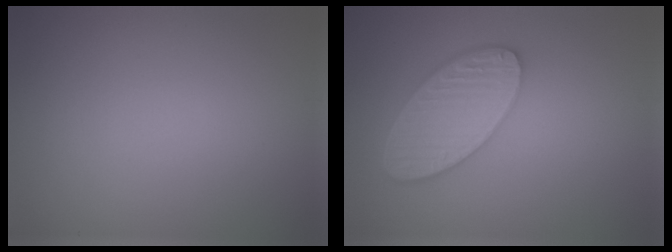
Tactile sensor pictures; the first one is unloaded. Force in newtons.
{"total": 6.1, "press": 4.7, "slide": 3.9}